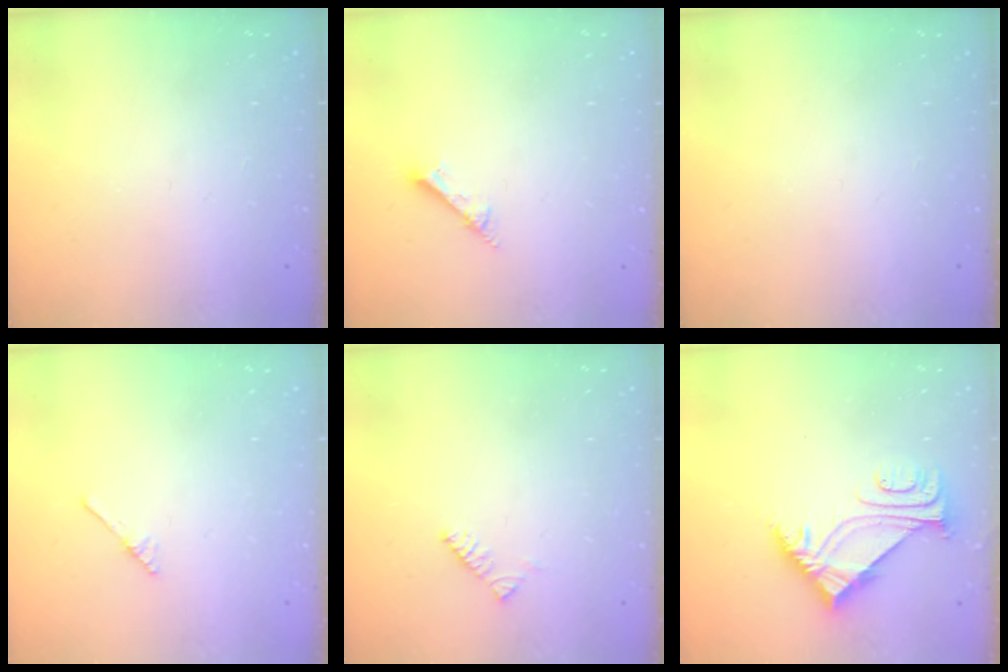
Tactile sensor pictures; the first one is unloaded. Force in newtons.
{"total": 3.1, "press": 3.1, "slide": 0.0}
{"total": 0.0}
{"total": 1.9, "press": 1.8, "slide": 0.3}
{"total": 2.9, "press": 2.9, "slide": 0.5}
{"total": 6.5, "press": 6.5, "slide": 0.2}